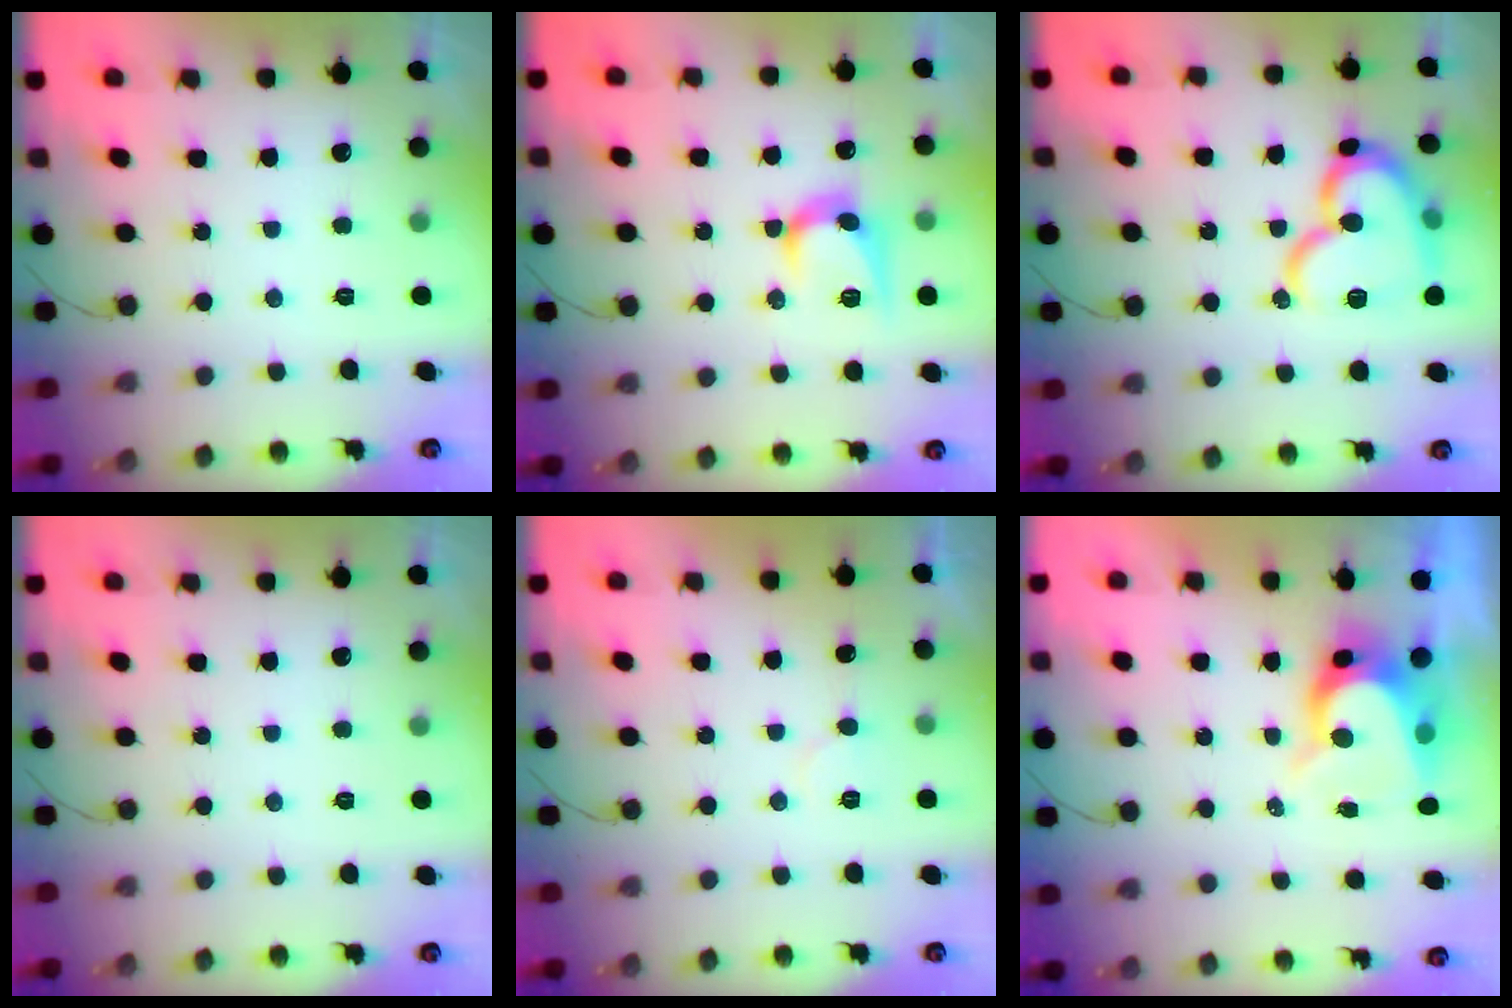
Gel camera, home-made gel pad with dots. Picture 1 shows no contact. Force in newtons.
{"total": 10.3, "press": 10.2, "slide": 0.7}
{"total": 18.2, "press": 18.1, "slide": 2.1}
{"total": 0.0}
{"total": 5.6, "press": 5.6, "slide": 0.4}
{"total": 7.5, "press": 7.5, "slide": 0.5}